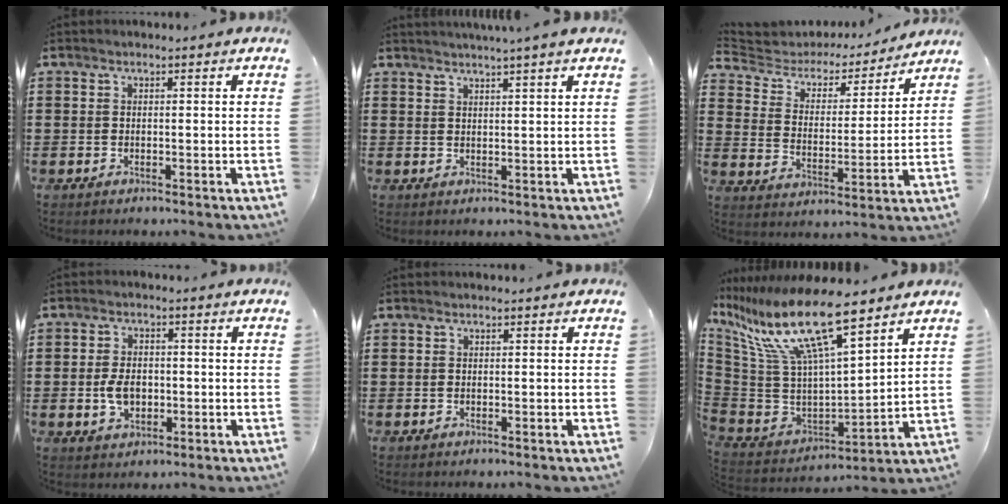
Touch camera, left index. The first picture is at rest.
{"total": 2.2, "force": [2.0, -0.7, 0.6], "torque": [-0.015, -0.004, 0.037]}
{"total": 4.1, "force": [3.7, 1.7, 0.8], "torque": [-0.043, -0.027, 0.054]}
{"total": 4.9, "force": [-0.7, 3.0, 3.7], "torque": [-0.084, 0.002, -0.015]}
{"total": 0.0}
{"total": 15.7, "force": [9.8, 3.9, 11.7], "torque": [-0.264, -0.059, 0.166]}